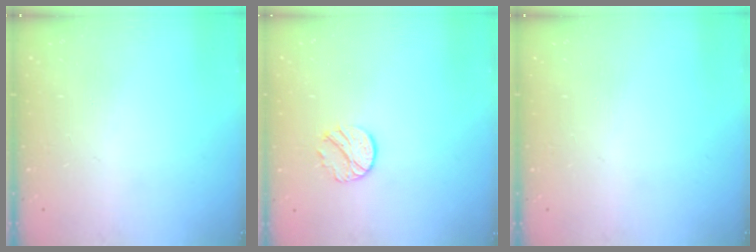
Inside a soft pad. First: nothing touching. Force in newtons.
{"total": 8.3, "press": 8.3, "slide": 0.3}
{"total": 0.0}